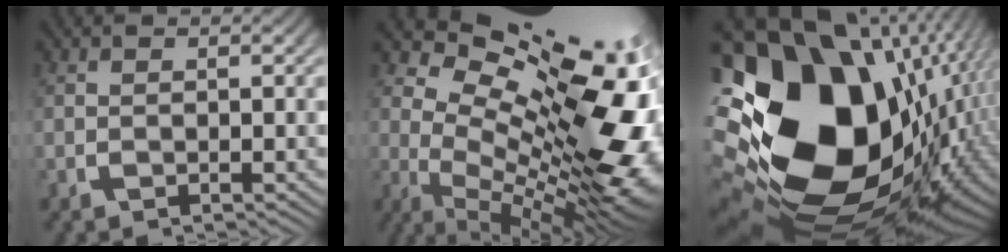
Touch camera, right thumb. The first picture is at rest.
{"total": 21.6, "force": [-0.5, 12.8, 17.4], "torque": [-0.255, -0.059, 0.017]}
{"total": 32.9, "force": [-4.0, 22.4, 23.8], "torque": [-0.419, -0.082, -0.023]}